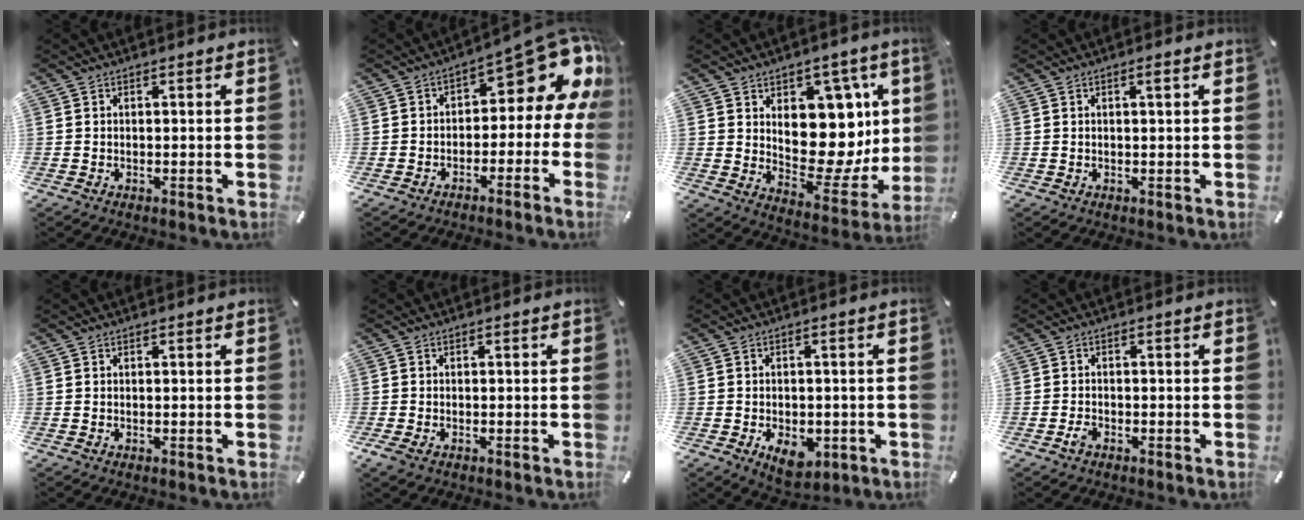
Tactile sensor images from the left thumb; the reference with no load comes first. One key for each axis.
{"total": 12.2, "fx": 5.7, "fy": 6.2, "fz": 8.9, "tx": -0.100, "ty": -0.053, "tz": 0.089}
{"total": 14.9, "fx": 3.8, "fy": 11.5, "fz": 8.7, "tx": -0.085, "ty": -0.053, "tz": 0.078}
{"total": 1.3, "fx": 0.5, "fy": 0.2, "fz": 1.2, "tx": -0.023, "ty": 0.001, "tz": 0.008}
{"total": 0.0}
{"total": 1.5, "fx": -0.8, "fy": 0.9, "fz": 0.8, "tx": -0.023, "ty": -0.001, "tz": -0.017}
{"total": 7.0, "fx": -2.4, "fy": 4.8, "fz": 4.6, "tx": -0.073, "ty": 0.002, "tz": -0.040}
{"total": 1.6, "fx": -1.1, "fy": 0.8, "fz": 0.8, "tx": -0.014, "ty": 0.004, "tz": -0.021}